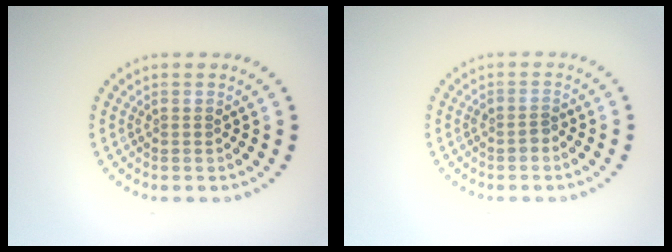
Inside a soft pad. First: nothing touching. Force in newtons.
{"total": 0.9, "press": 0.8, "slide": 0.5}